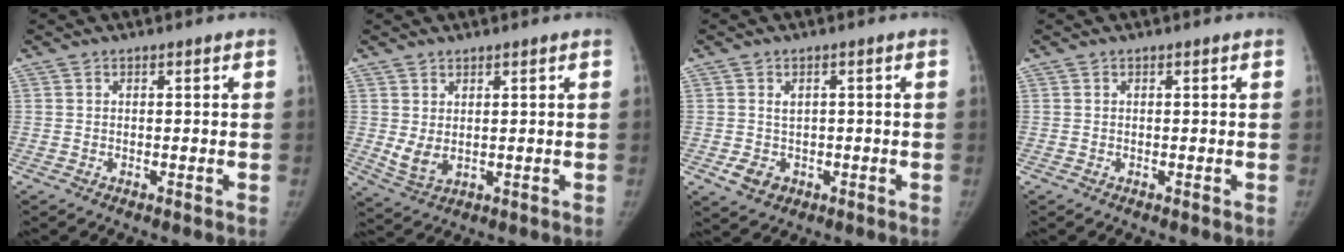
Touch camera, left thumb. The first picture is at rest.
{"total": 4.0, "force": [1.0, 2.4, 3.1], "torque": [-0.061, -0.012, 0.032]}
{"total": 4.1, "force": [-0.5, 3.4, 2.2], "torque": [-0.022, 0.000, 0.004]}
{"total": 0.0}